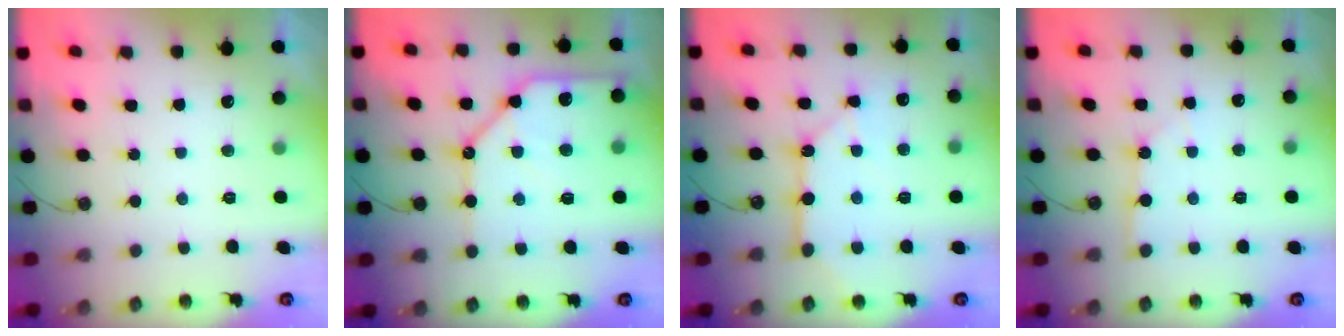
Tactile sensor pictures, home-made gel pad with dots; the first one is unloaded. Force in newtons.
{"total": 16.8, "press": 16.7, "slide": 1.9}
{"total": 11.6, "press": 11.5, "slide": 1.1}
{"total": 2.0, "press": 2.0, "slide": 0.1}